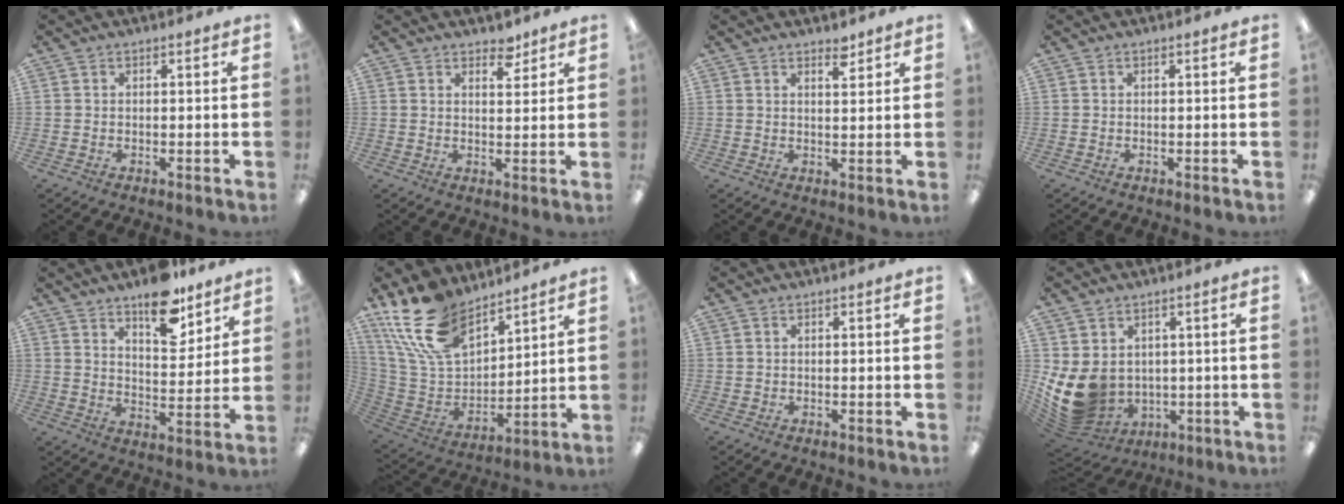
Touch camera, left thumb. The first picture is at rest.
{"total": 4.2, "force": [3.4, 1.9, 1.4], "torque": [-0.002, -0.023, 0.057]}
{"total": 3.2, "force": [2.7, 1.0, 1.4], "torque": [-0.007, -0.017, 0.043]}
{"total": 0.0}
{"total": 12.6, "force": [9.7, 5.2, 6.2], "torque": [-0.069, -0.066, 0.167]}
{"total": 19.9, "force": [13.6, 10.3, 10.3], "torque": [-0.231, -0.066, 0.253]}
{"total": 0.0}
{"total": 11.0, "force": [0.4, 9.3, 5.8], "torque": [-0.140, -0.017, 0.019]}